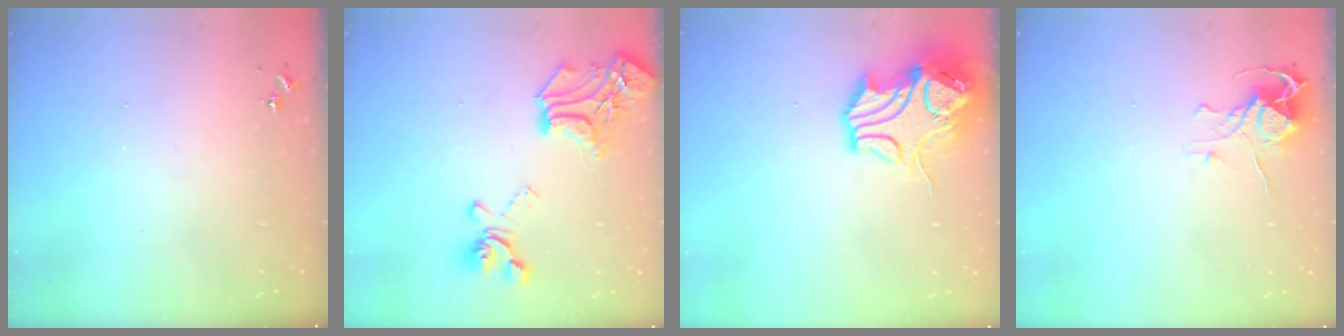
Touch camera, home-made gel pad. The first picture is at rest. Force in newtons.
{"total": 19.7, "press": 19.7, "slide": 1.4}
{"total": 14.6, "press": 14.5, "slide": 2.1}
{"total": 8.0, "press": 8.0, "slide": 0.6}